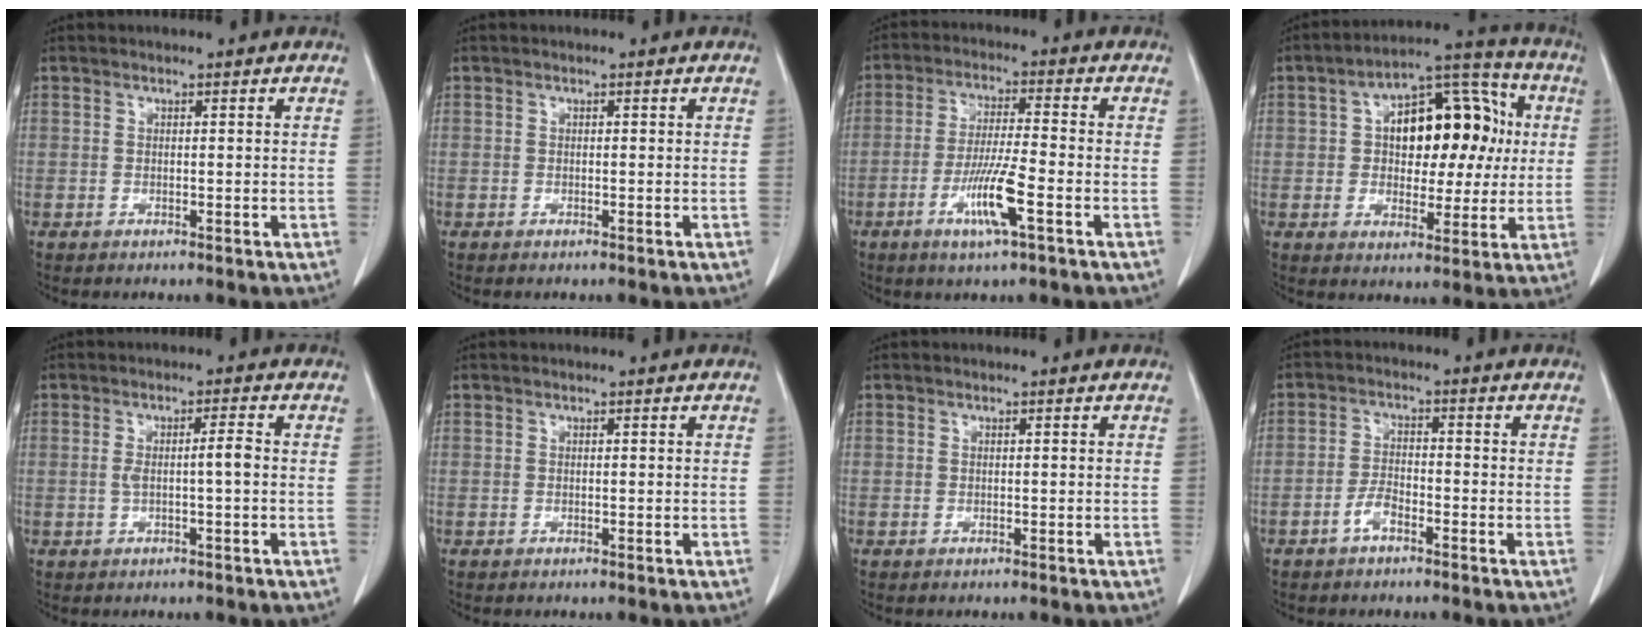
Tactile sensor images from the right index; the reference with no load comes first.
{"total": 0.0}
{"total": 8.2, "force": [-3.4, 0.0, 7.5], "torque": [-0.145, -0.012, -0.063]}
{"total": 15.1, "force": [2.3, 8.2, 12.5], "torque": [-0.179, 0.048, 0.037]}
{"total": 3.2, "force": [-0.2, 0.1, 3.2], "torque": [-0.060, 0.007, 0.000]}
{"total": 0.0}
{"total": 0.0}
{"total": 3.0, "force": [-1.9, 1.3, 2.0], "torque": [-0.037, 0.007, -0.036]}